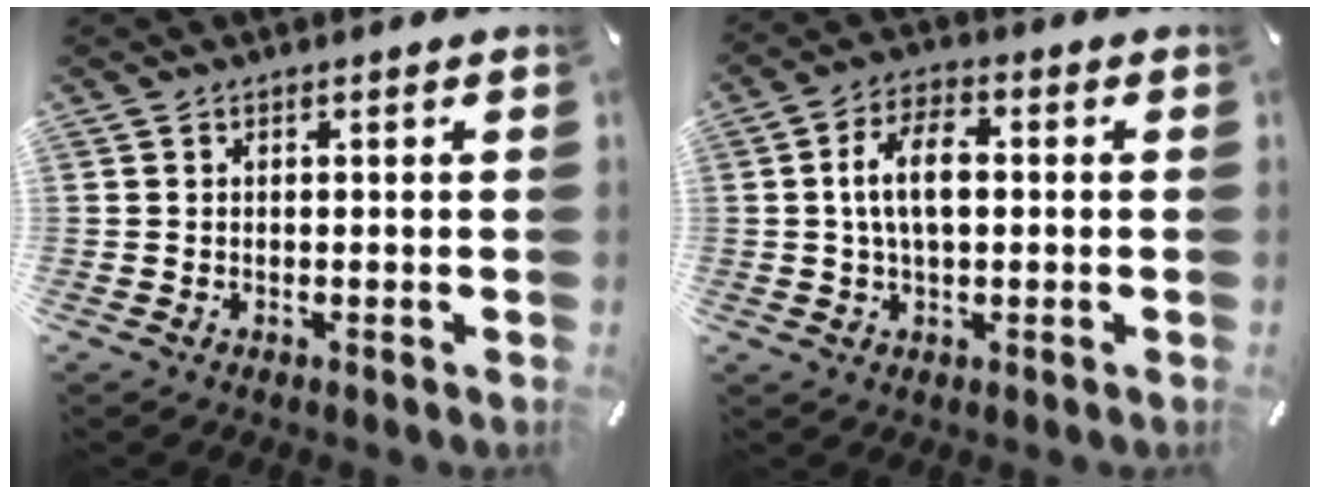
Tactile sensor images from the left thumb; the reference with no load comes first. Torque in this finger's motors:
{"motor_torque": [1.17, 1.10, 1.40, -0.12, 0.18]}